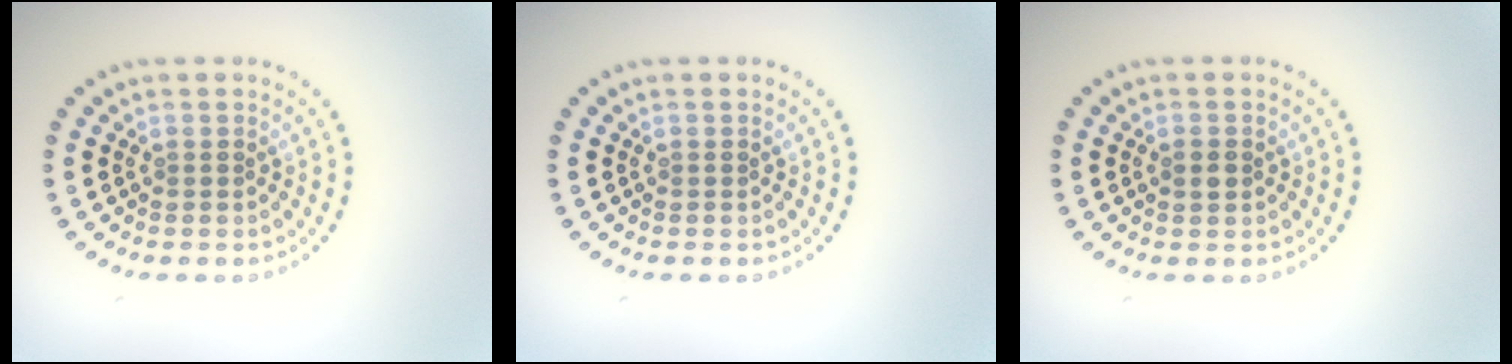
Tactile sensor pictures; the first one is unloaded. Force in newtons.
{"total": 0.0}
{"total": 1.4, "press": 1.4, "slide": 0.1}